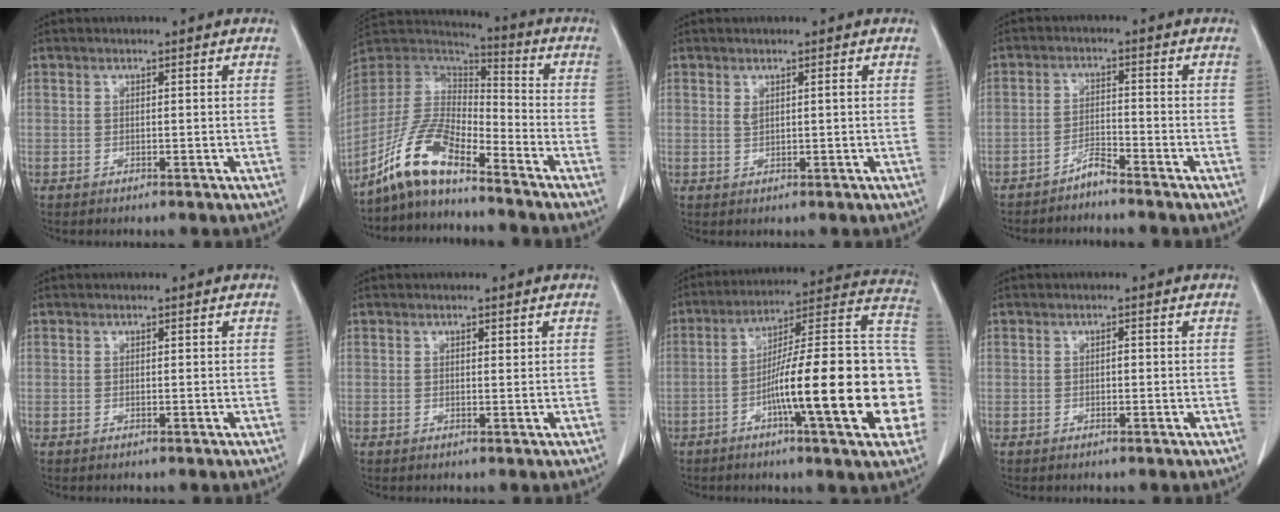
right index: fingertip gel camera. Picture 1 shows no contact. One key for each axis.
{"total": 11.6, "fx": -8.8, "fy": 2.6, "fz": 7.2, "tx": -0.159, "ty": 0.012, "tz": -0.171}
{"total": 1.2, "fx": 0.4, "fy": 0.2, "fz": 1.1, "tx": -0.023, "ty": 0.001, "tz": 0.011}
{"total": 2.6, "fx": -2.5, "fy": -0.2, "fz": 0.8, "tx": -0.014, "ty": -0.006, "tz": -0.048}
{"total": 0.0}
{"total": 0.7, "fx": 0.4, "fy": 0.2, "fz": 0.5, "tx": -0.011, "ty": -0.002, "tz": 0.007}
{"total": 25.2, "fx": -5.7, "fy": 2.4, "fz": 24.4, "tx": -0.272, "ty": 0.022, "tz": -0.089}
{"total": 0.5, "fx": -0.1, "fy": 0.2, "fz": 0.5, "tx": -0.008, "ty": 0.001, "tz": -0.001}